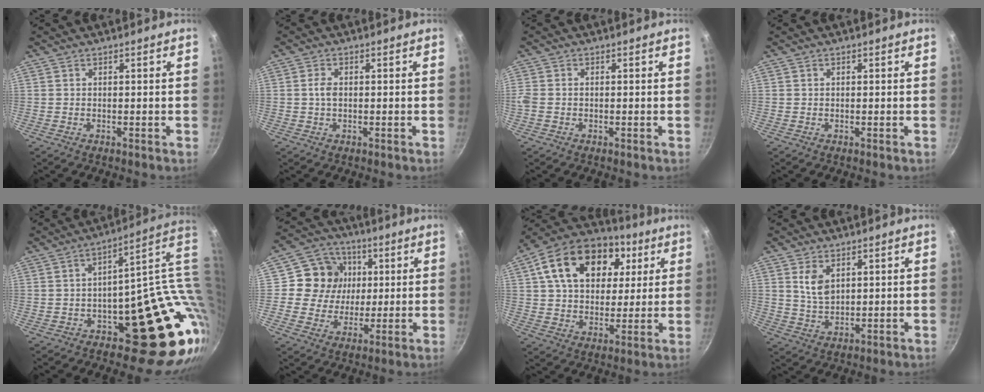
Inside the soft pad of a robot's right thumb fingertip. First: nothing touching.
{"total": 2.2, "force": [0.0, 1.4, 1.7], "torque": [-0.031, 0.006, -0.002]}
{"total": 2.4, "force": [-0.5, 1.7, 1.6], "torque": [-0.040, 0.003, -0.013]}
{"total": 0.0}
{"total": 20.5, "force": [3.8, 12.7, 15.6], "torque": [-0.102, -0.006, 0.074]}
{"total": 11.0, "force": [1.9, 10.2, 3.6], "torque": [-0.027, 0.004, 0.019]}
{"total": 21.2, "force": [7.3, 14.5, 13.6], "torque": [-0.220, 0.011, 0.112]}
{"total": 5.3, "force": [2.0, 3.3, 3.6], "torque": [-0.059, -0.015, 0.042]}